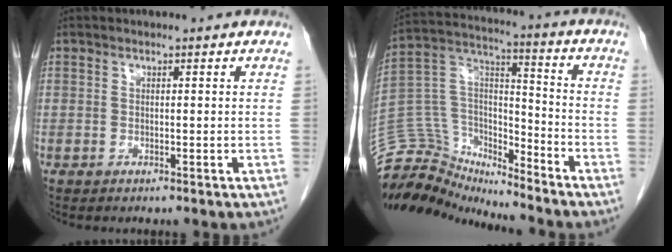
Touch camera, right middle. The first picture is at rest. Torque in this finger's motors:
{"motor_torque": [-0.22, -0.90, -0.10, -0.09]}